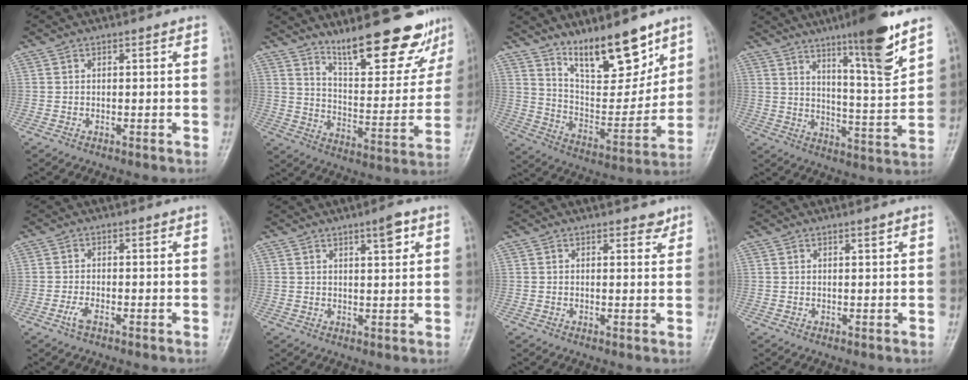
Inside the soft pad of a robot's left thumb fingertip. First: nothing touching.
{"total": 19.6, "force": [15.0, 5.6, 11.3], "torque": [-0.117, -0.103, 0.227]}
{"total": 16.6, "force": [11.7, 5.7, 10.3], "torque": [-0.117, -0.083, 0.208]}
{"total": 14.9, "force": [9.6, 1.6, 11.2], "torque": [-0.159, -0.065, 0.154]}
{"total": 2.0, "force": [-1.1, 0.7, 1.5], "torque": [-0.038, 0.001, -0.024]}
{"total": 4.1, "force": [2.3, 1.0, 3.3], "torque": [-0.043, -0.012, 0.035]}
{"total": 2.1, "force": [1.6, 1.1, 0.8], "torque": [0.005, -0.009, 0.017]}
{"total": 0.9, "force": [0.6, 0.1, 0.6], "torque": [-0.008, -0.004, 0.011]}